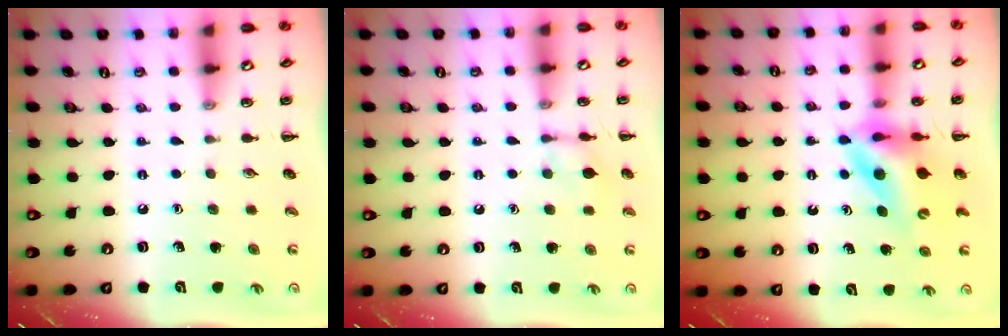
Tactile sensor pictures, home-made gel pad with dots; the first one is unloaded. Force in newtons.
{"total": 6.4, "press": 6.4, "slide": 0.2}
{"total": 11.0, "press": 10.4, "slide": 3.7}